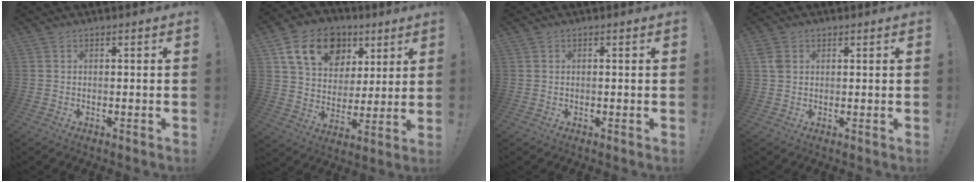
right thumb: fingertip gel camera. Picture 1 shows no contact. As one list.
[{"total": 18.0, "force": [8.8, 12.7, 9.3], "torque": [-0.147, -0.029, 0.167]}, {"total": 0.7, "force": [0.4, 0.6, -0.1], "torque": [0.004, -0.001, 0.007]}, {"total": 3.4, "force": [1.1, 2.7, 1.8], "torque": [-0.021, 0.001, 0.021]}]